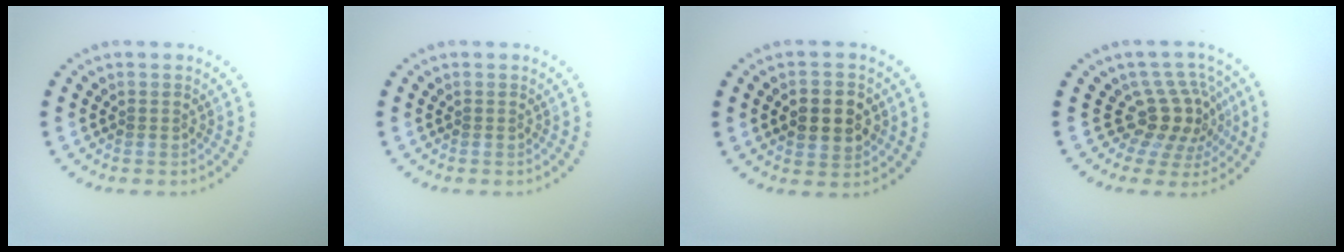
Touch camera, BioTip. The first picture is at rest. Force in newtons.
{"total": 0.0}
{"total": 3.9, "press": 3.9, "slide": 0.3}
{"total": 4.2, "press": 3.1, "slide": 2.9}